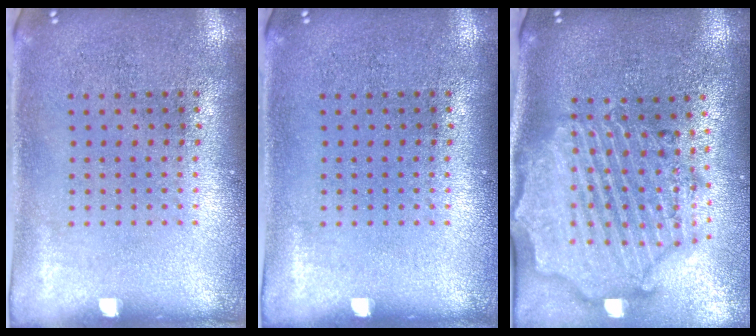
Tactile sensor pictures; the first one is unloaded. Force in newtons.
{"total": 0.0}
{"total": 3.2, "press": 2.8, "slide": 1.6}